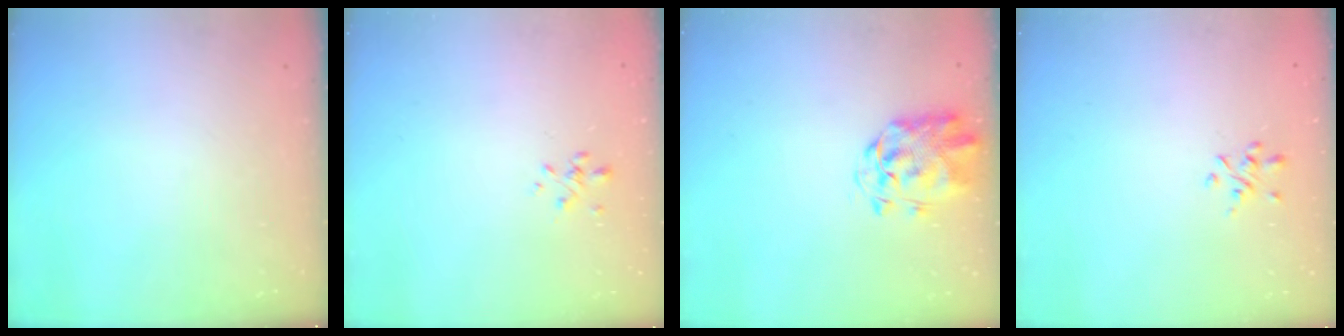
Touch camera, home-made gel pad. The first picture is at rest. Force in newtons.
{"total": 0.0}
{"total": 2.9, "press": 2.8, "slide": 0.8}
{"total": 1.8, "press": 1.6, "slide": 0.7}